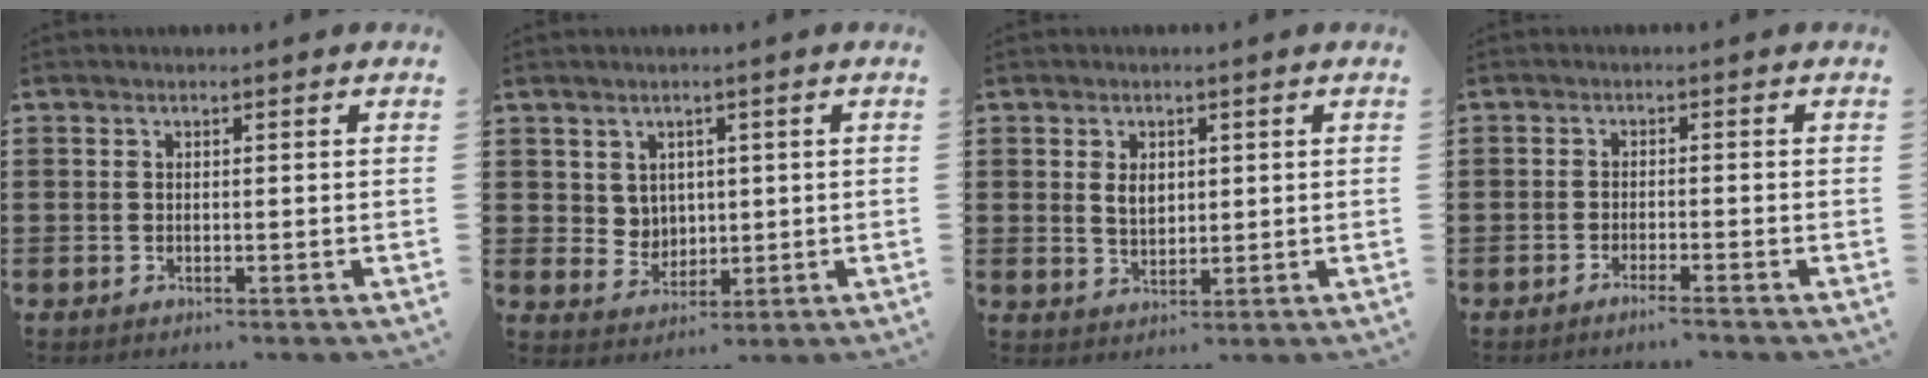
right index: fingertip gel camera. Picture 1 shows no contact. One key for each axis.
{"total": 3.8, "fx": 2.2, "fy": 3.0, "fz": 0.7, "tx": -0.021, "ty": 0.003, "tz": 0.039}
{"total": 2.9, "fx": 0.8, "fy": 1.9, "fz": 2.1, "tx": -0.038, "ty": 0.006, "tz": 0.012}
{"total": 1.7, "fx": -1.5, "fy": -0.2, "fz": 0.8, "tx": -0.013, "ty": -0.001, "tz": -0.028}